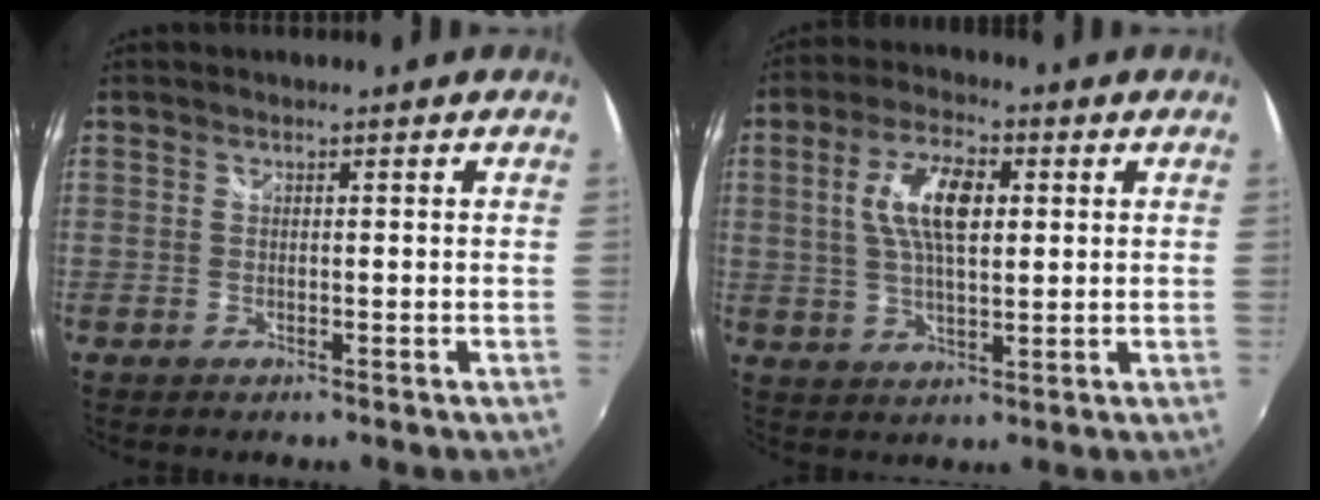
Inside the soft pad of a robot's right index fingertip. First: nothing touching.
{"total": 9.9, "force": [2.1, 4.2, 8.7], "torque": [-0.167, 0.014, 0.038]}